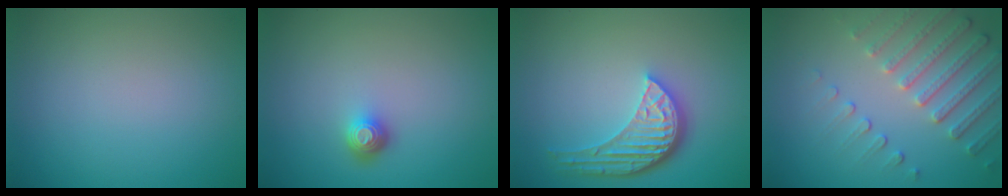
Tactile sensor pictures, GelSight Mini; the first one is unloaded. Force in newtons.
{"total": 1.7, "press": 1.3, "slide": 1.1}
{"total": 5.3, "press": 3.9, "slide": 3.5}
{"total": 4.8, "press": 3.7, "slide": 3.1}